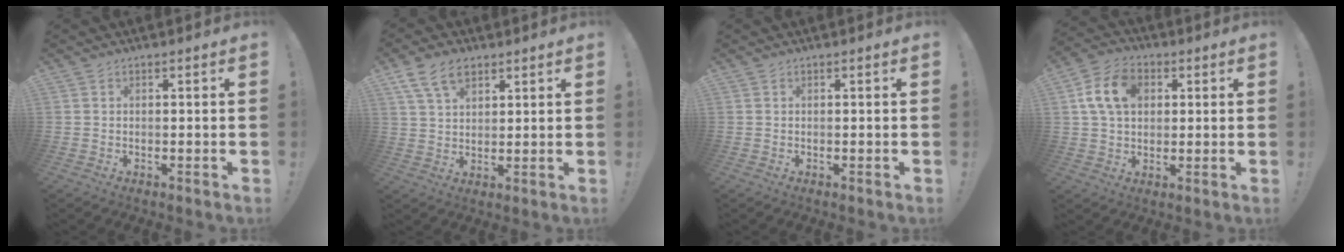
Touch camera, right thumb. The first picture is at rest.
{"total": 9.6, "force": [5.6, 5.8, 5.3], "torque": [-0.086, -0.013, 0.107]}
{"total": 0.0}
{"total": 12.0, "force": [3.3, 8.6, 7.7], "torque": [-0.137, 0.016, 0.065]}